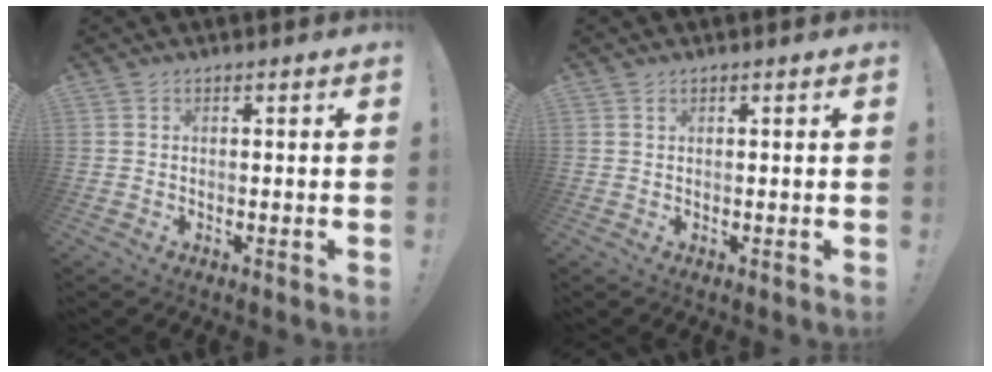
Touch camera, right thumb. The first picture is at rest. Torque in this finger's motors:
{"motor_torque": [0.02, 0.15, 0.28, -0.24, 0.01]}